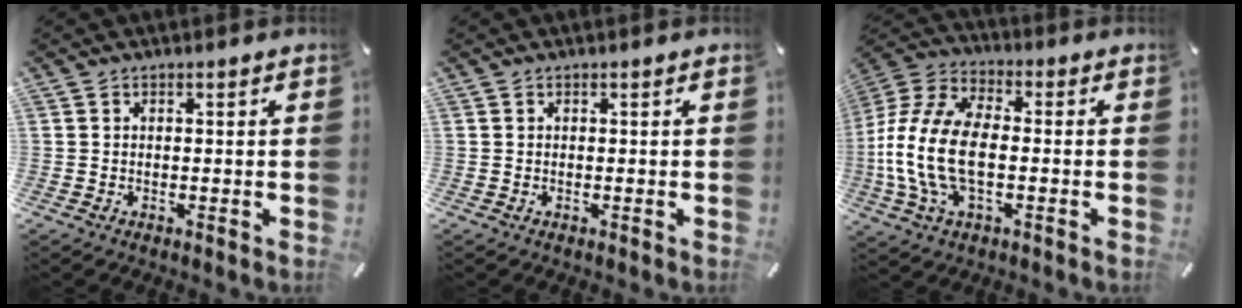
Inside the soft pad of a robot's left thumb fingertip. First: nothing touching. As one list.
[{"total": 0.0}, {"total": 16.2, "force": [-2.9, 9.2, 13.0], "torque": [-0.288, -0.004, -0.055]}]